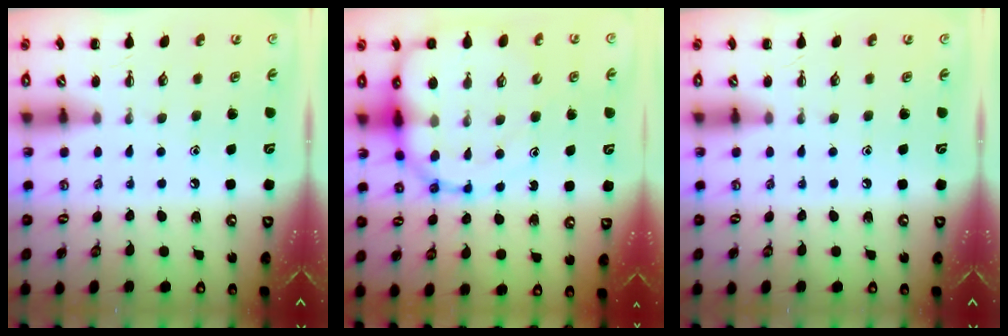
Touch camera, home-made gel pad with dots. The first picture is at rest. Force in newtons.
{"total": 15.5, "press": 15.0, "slide": 3.8}
{"total": 0.0}